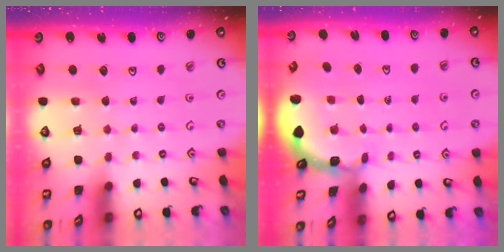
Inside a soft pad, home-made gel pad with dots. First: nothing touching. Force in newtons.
{"total": 1.2, "press": 1.2, "slide": 0.1}